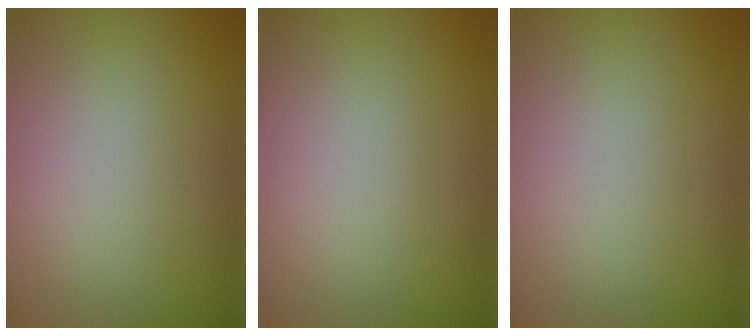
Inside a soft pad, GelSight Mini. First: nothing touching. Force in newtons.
{"total": 0.0}
{"total": 0.0}